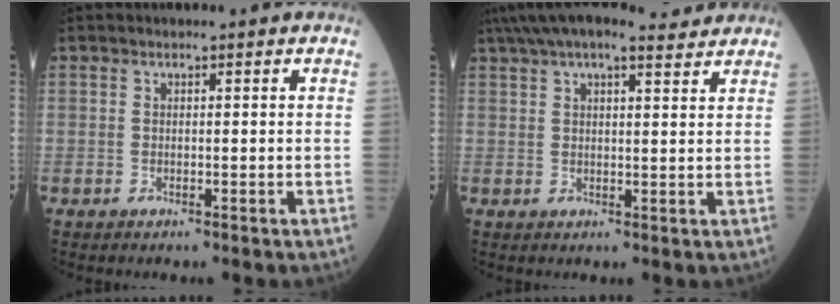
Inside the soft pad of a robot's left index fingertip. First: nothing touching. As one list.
[{"total": 12.2, "force": [10.4, 2.7, 5.8], "torque": [-0.109, 0.045, 0.152]}]